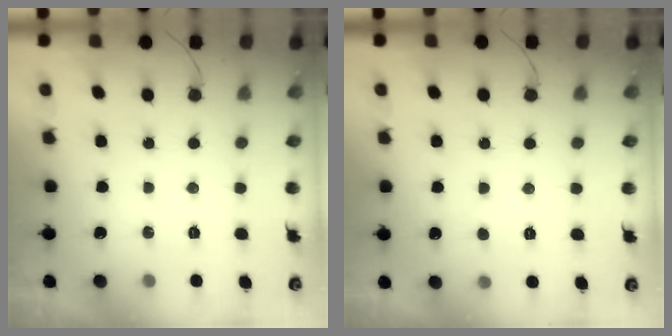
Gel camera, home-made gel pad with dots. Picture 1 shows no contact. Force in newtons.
{"total": 2.0, "press": 2.0, "slide": 0.3}